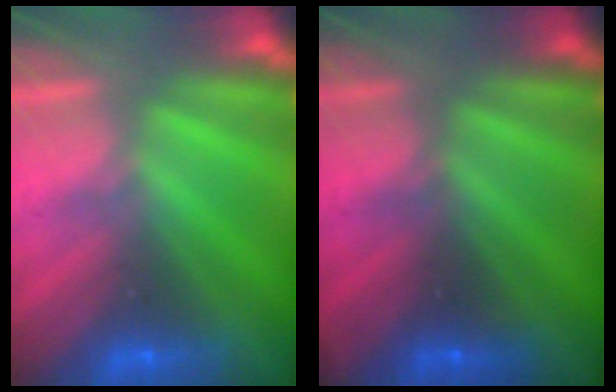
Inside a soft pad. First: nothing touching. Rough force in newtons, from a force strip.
{"total": 2.7}